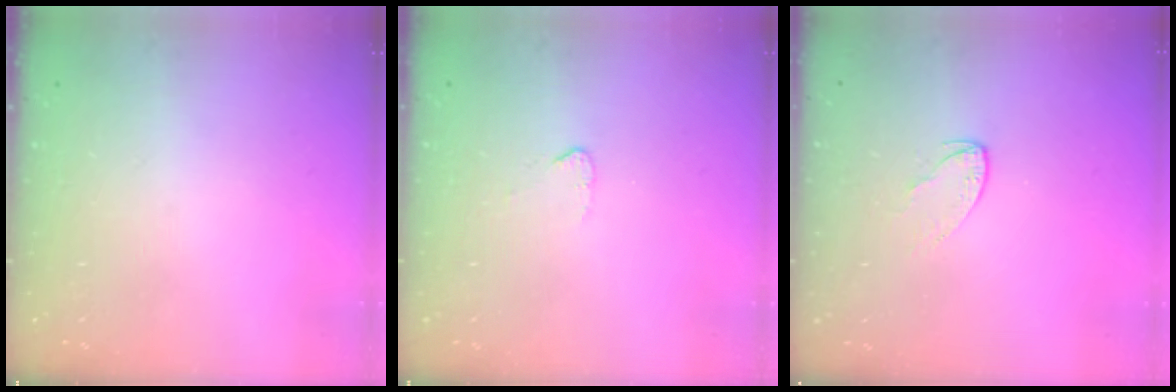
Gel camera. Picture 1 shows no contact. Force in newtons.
{"total": 2.7, "press": 2.7, "slide": 0.2}
{"total": 4.1, "press": 4.1, "slide": 0.5}